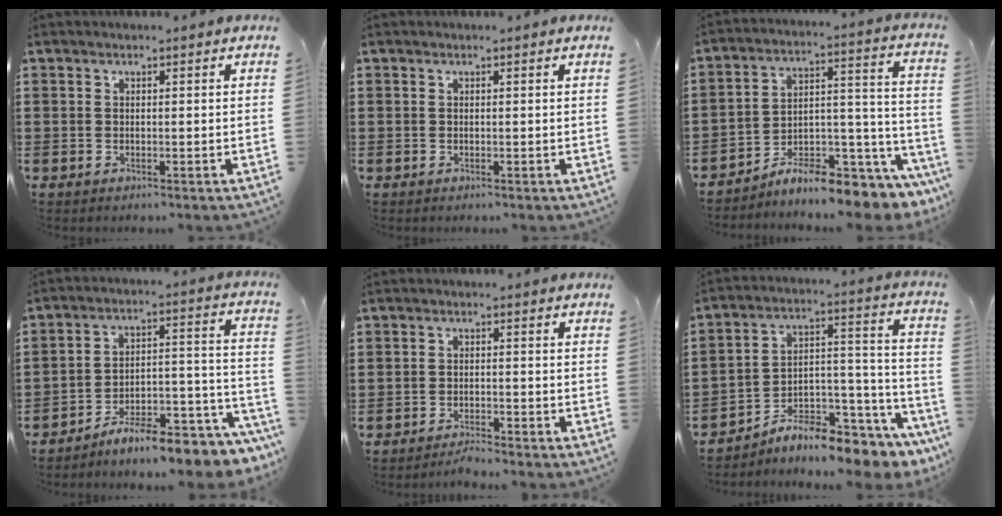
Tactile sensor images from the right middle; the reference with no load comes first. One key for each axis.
{"total": 0.0}
{"total": 7.2, "fx": -6.7, "fy": 1.2, "fz": 2.4, "tx": -0.031, "ty": 0.004, "tz": -0.126}
{"total": 8.3, "fx": -7.7, "fy": 0.6, "fz": 3.2, "tx": -0.036, "ty": 0.010, "tz": -0.146}
{"total": 2.0, "fx": -2.0, "fy": 0.0, "fz": 0.3, "tx": -0.010, "ty": 0.002, "tz": -0.040}
{"total": 7.1, "fx": -6.3, "fy": 1.8, "fz": 2.7, "tx": -0.048, "ty": -0.002, "tz": -0.120}